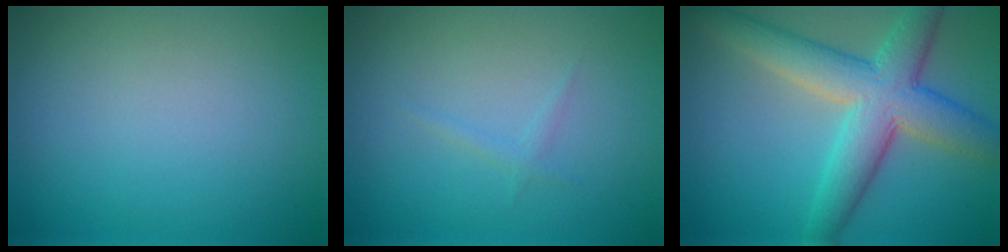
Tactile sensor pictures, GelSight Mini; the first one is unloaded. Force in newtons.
{"total": 0.7, "press": 0.7, "slide": 0.1}
{"total": 7.5, "press": 7.5, "slide": 0.6}